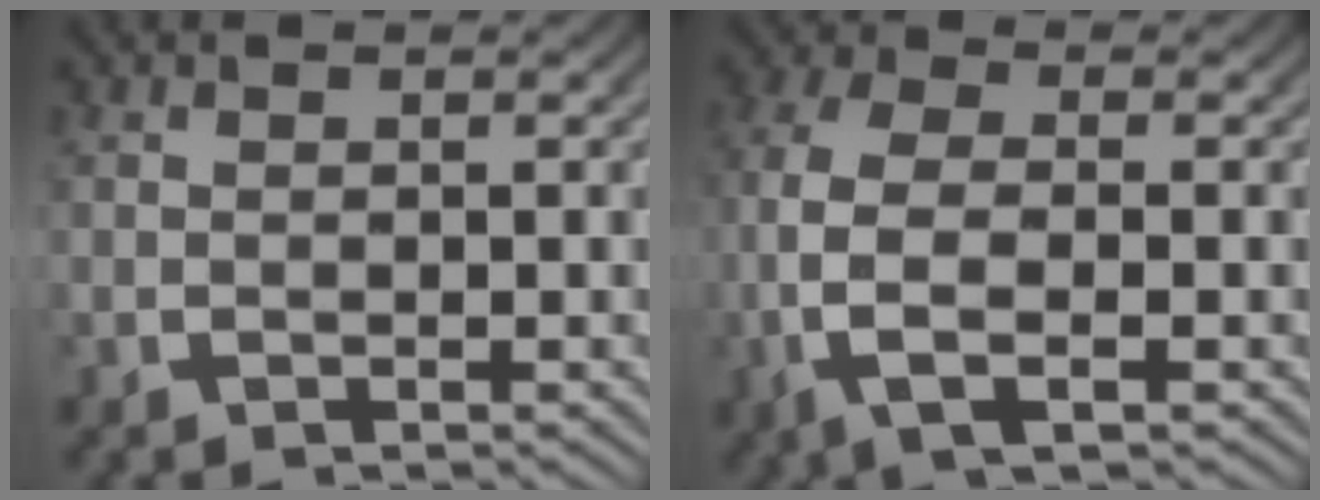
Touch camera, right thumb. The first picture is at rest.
{"total": 8.0, "force": [-0.9, 4.9, 6.3], "torque": [-0.169, -0.024, -0.008]}